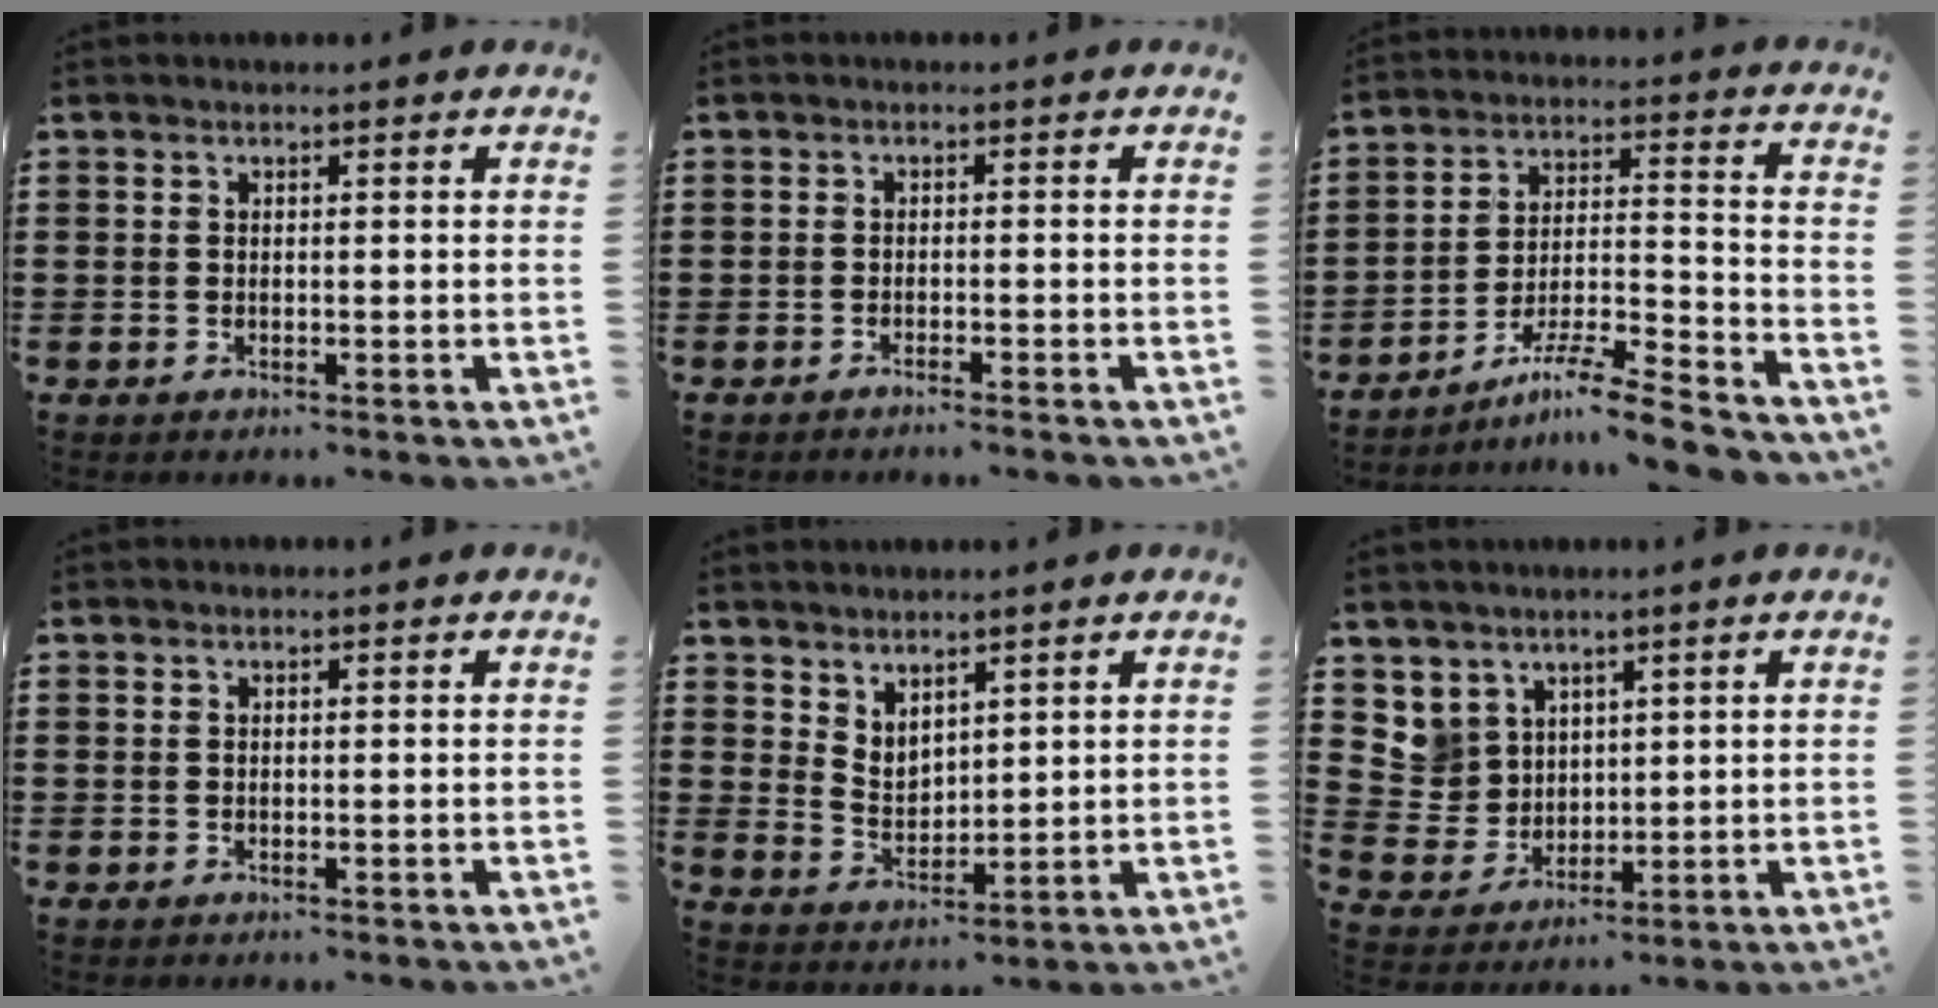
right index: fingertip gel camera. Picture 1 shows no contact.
{"total": 1.1, "force": [-1.0, -0.4, 0.4], "torque": [-0.007, 0.000, -0.019]}
{"total": 9.3, "force": [-8.0, 0.2, 4.9], "torque": [-0.081, 0.010, -0.156]}
{"total": 0.0}
{"total": 3.7, "force": [3.4, 1.3, 0.1], "torque": [-0.012, -0.007, 0.067]}
{"total": 6.1, "force": [3.4, 5.0, 0.2], "torque": [-0.045, -0.004, 0.067]}